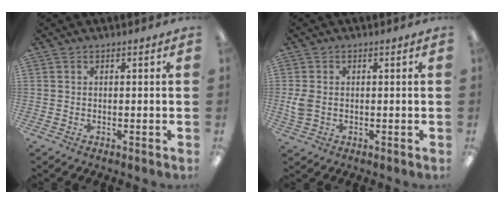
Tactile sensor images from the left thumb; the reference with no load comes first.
{"total": 3.7, "force": [-0.1, 2.7, 2.6], "torque": [-0.054, -0.002, -0.007]}